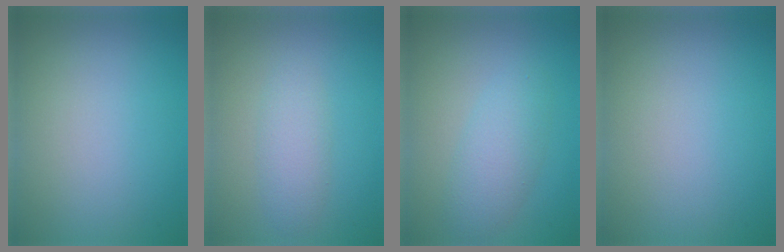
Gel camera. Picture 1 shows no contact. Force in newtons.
{"total": 2.2, "press": 2.2, "slide": 0.0}
{"total": 3.2, "press": 3.2, "slide": 0.1}
{"total": 0.0}